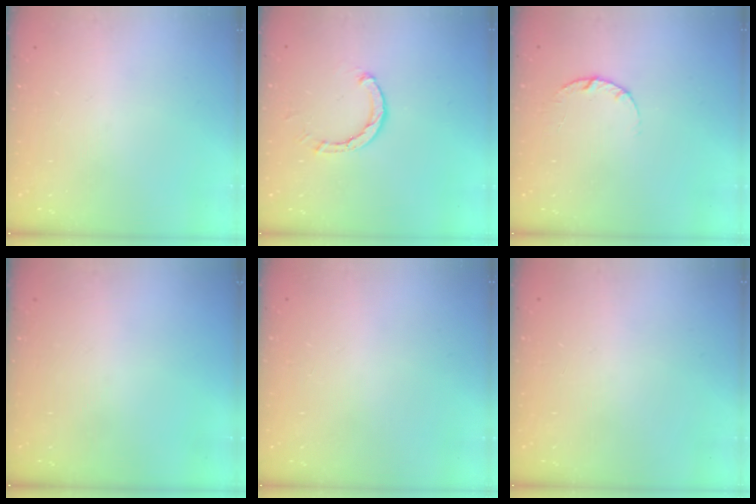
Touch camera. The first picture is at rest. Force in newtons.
{"total": 2.6, "press": 2.6, "slide": 0.1}
{"total": 3.6, "press": 3.6, "slide": 0.5}
{"total": 0.0}
{"total": 2.4, "press": 2.4, "slide": 0.2}
{"total": 2.6, "press": 2.6, "slide": 0.2}